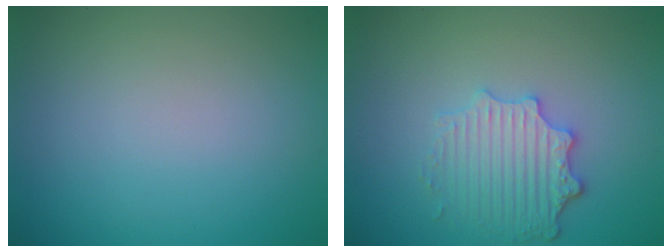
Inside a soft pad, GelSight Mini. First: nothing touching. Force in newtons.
{"total": 3.9, "press": 3.2, "slide": 2.3}